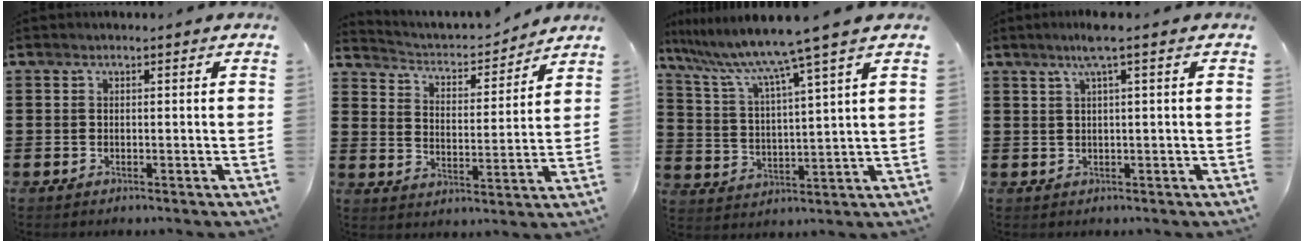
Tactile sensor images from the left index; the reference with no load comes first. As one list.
[{"total": 2.9, "force": [2.7, 0.5, 0.8], "torque": [-0.035, -0.030, 0.036]}, {"total": 8.7, "force": [7.0, -1.6, 4.8], "torque": [-0.122, -0.052, 0.109]}, {"total": 3.0, "force": [1.4, -0.4, 2.6], "torque": [-0.053, 0.000, 0.022]}]